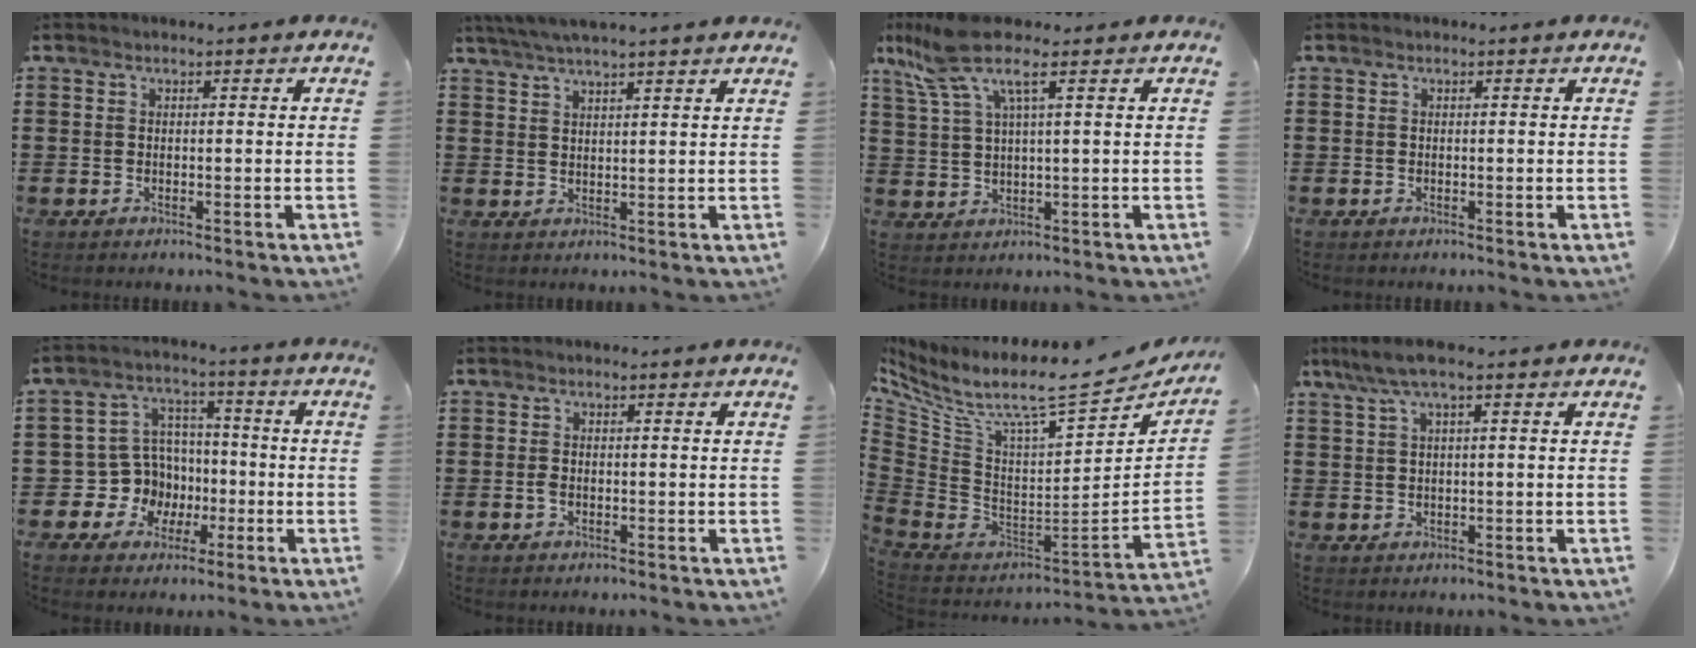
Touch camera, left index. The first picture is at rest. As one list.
[{"total": 4.0, "force": [3.6, -0.4, 1.7], "torque": [-0.042, -0.009, 0.065]}, {"total": 7.6, "force": [4.4, 1.5, 6.1], "torque": [-0.148, -0.007, 0.074]}, {"total": 0.0}, {"total": 8.6, "force": [-1.1, 8.2, 2.2], "torque": [-0.094, 0.002, -0.014]}, {"total": 1.3, "force": [-0.3, 0.6, 1.1], "torque": [-0.023, -0.001, -0.006]}, {"total": 9.3, "force": [6.5, 1.3, 6.4], "torque": [-0.132, -0.071, 0.099]}, {"total": 3.8, "force": [1.6, 0.5, 3.4], "torque": [-0.076, 0.001, 0.026]}]